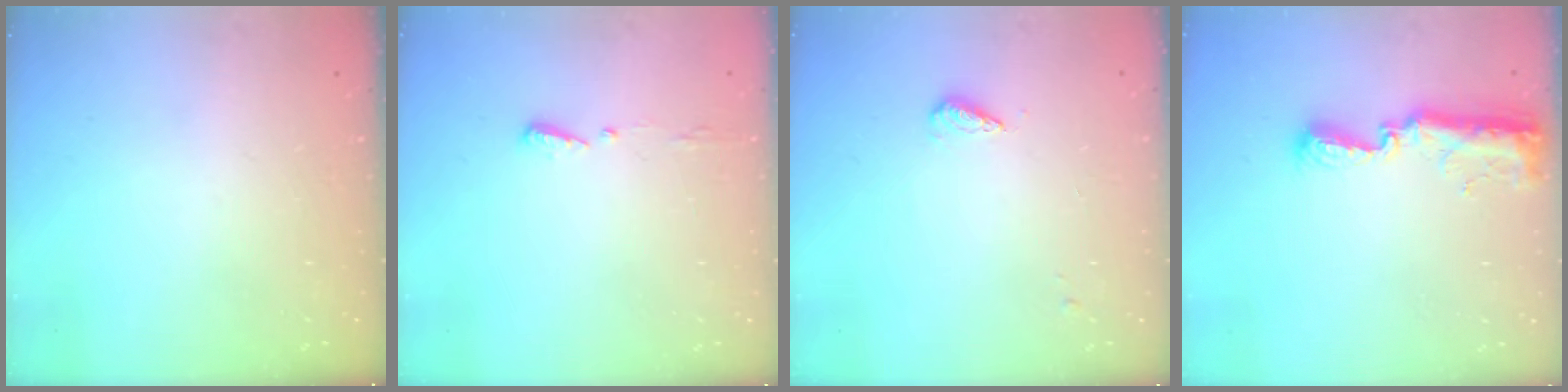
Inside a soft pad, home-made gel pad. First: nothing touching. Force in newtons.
{"total": 4.7, "press": 4.7, "slide": 0.4}
{"total": 3.6, "press": 3.5, "slide": 1.1}
{"total": 11.2, "press": 10.1, "slide": 4.8}